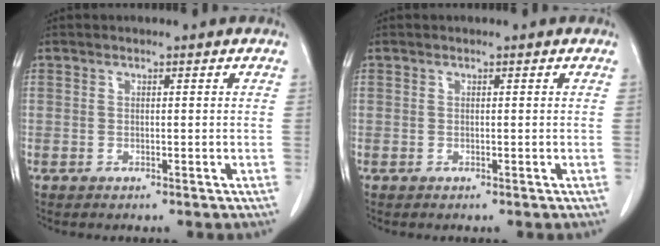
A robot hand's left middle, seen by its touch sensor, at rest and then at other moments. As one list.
[{"total": 0.0}]